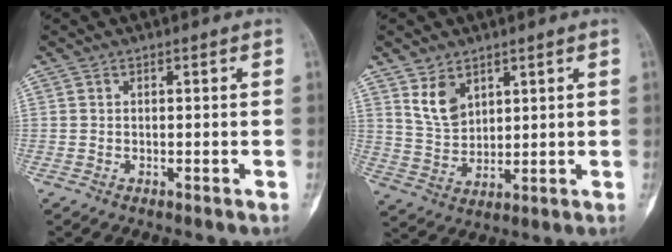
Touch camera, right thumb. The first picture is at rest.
{"total": 6.6, "force": [3.8, 4.2, 3.5], "torque": [-0.050, -0.025, 0.085]}